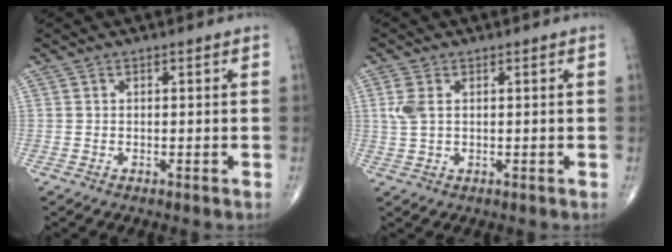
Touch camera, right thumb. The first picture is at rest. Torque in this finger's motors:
{"motor_torque": [0.03, 0.03, 0.37, 0.31, 0.02]}